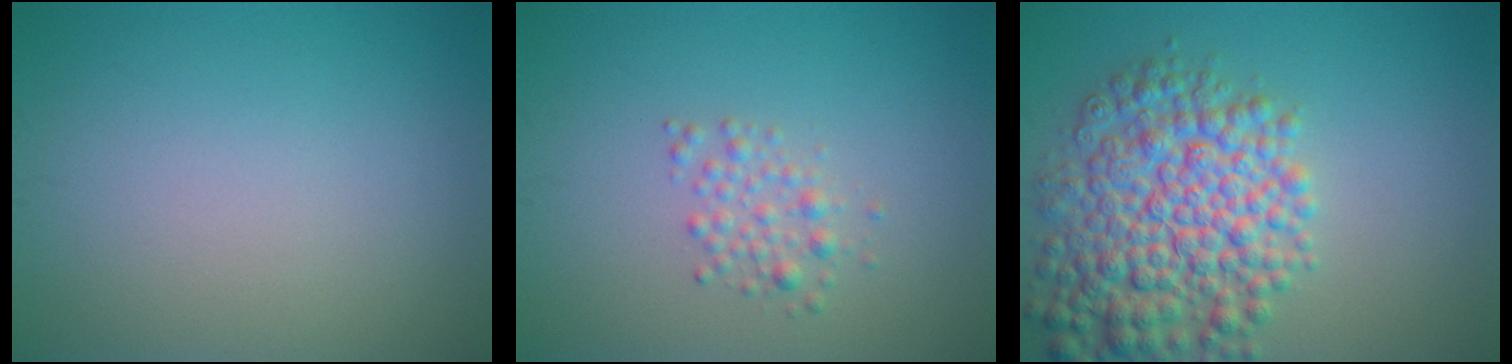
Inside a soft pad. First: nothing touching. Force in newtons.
{"total": 1.7, "press": 1.7, "slide": 0.0}
{"total": 8.7, "press": 8.7, "slide": 0.2}